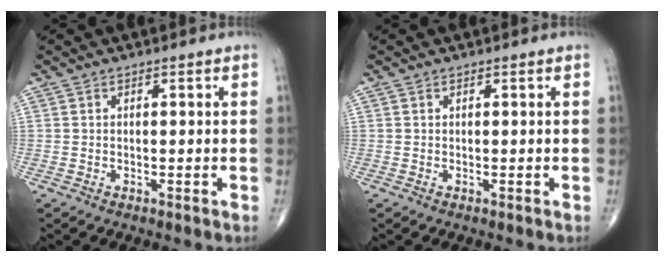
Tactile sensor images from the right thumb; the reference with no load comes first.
{"total": 0.0}